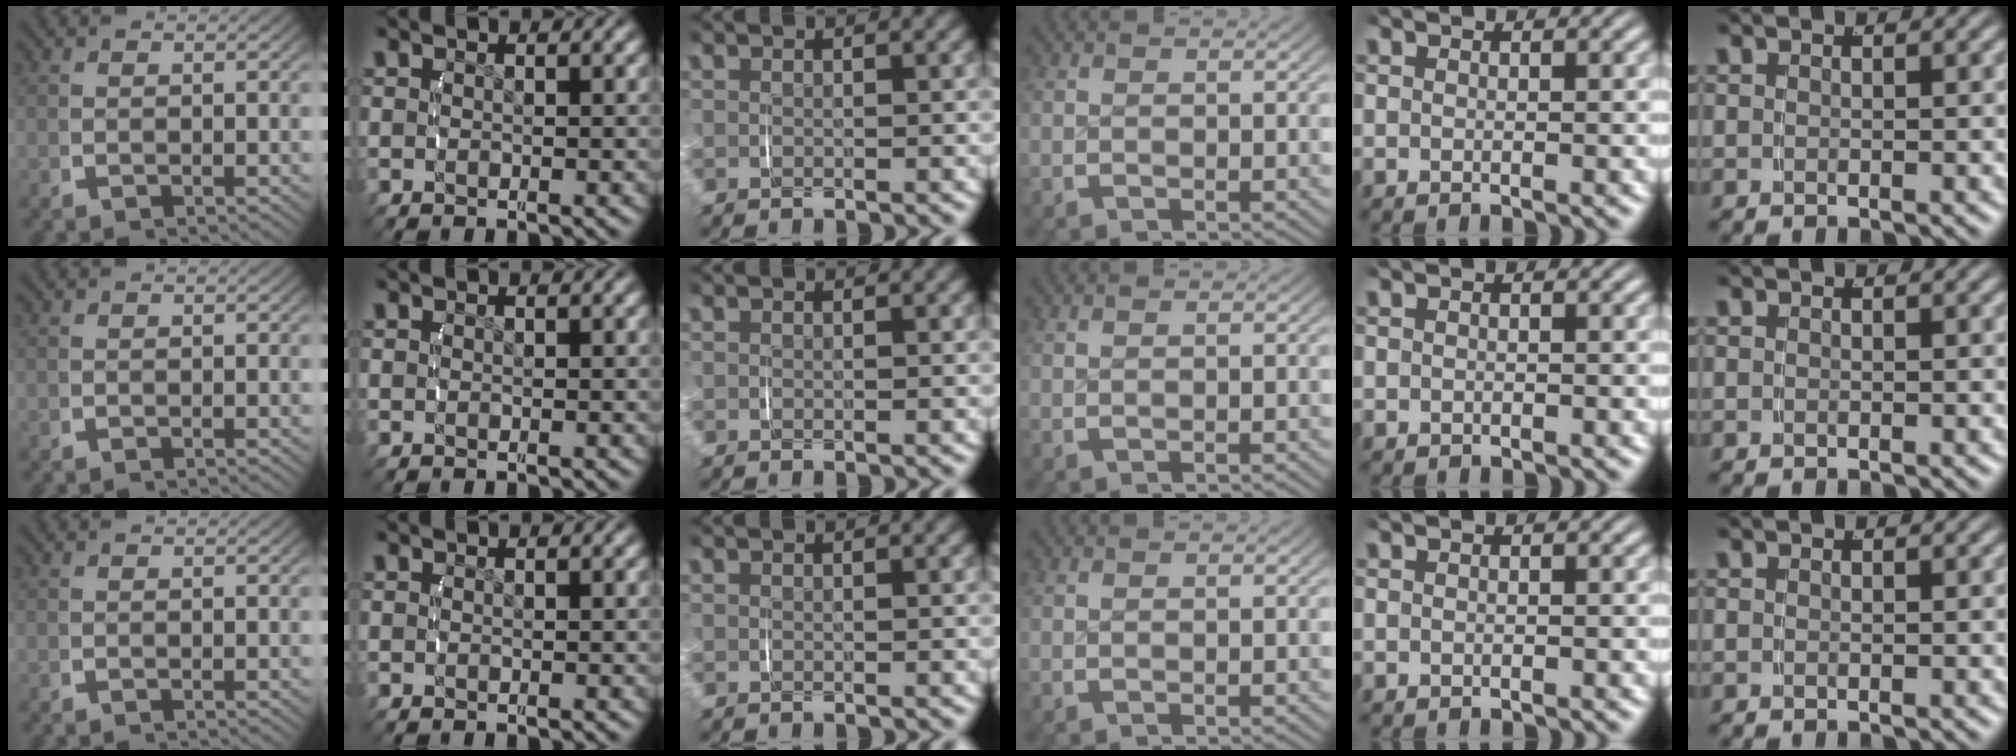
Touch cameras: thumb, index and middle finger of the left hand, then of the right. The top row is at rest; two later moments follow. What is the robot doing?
{"motion": "lift_and_place", "object": "napkin"}